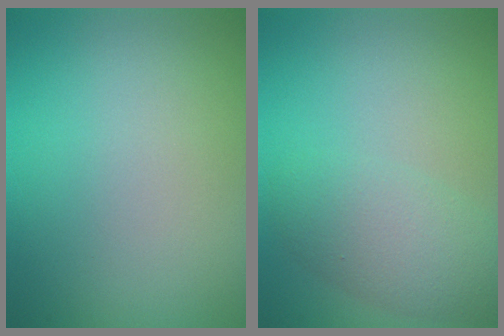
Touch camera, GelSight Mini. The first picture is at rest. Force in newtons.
{"total": 3.9, "press": 3.9, "slide": 0.2}